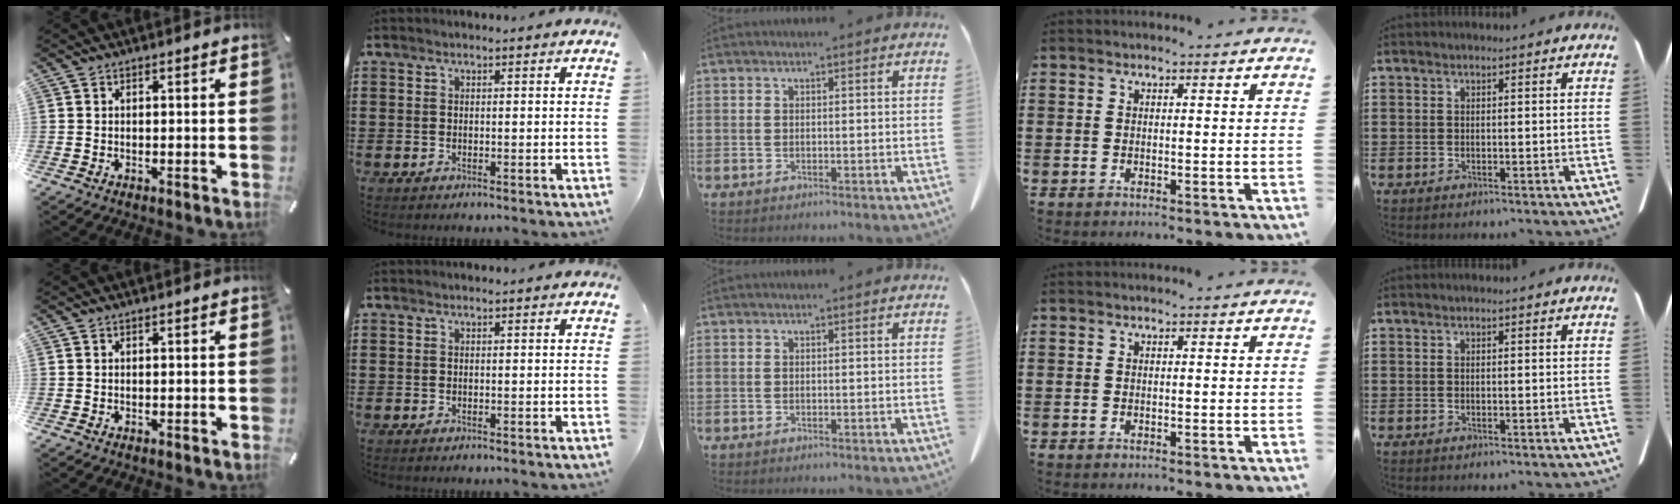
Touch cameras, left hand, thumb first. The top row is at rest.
{}